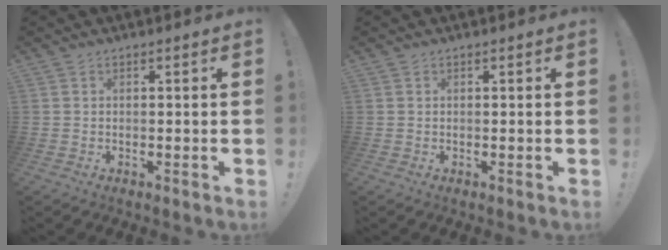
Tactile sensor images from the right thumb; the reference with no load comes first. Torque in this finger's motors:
{"motor_torque": [0.00, 0.01, -0.21, 0.19, 0.04]}